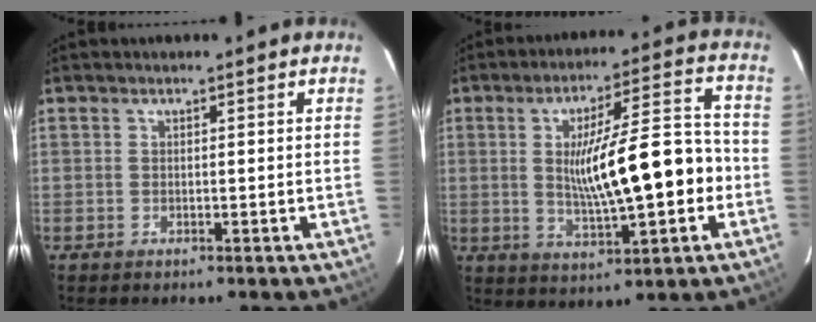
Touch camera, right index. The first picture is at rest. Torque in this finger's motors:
{"motor_torque": [0.69, 0.00, 0.70, 0.21]}